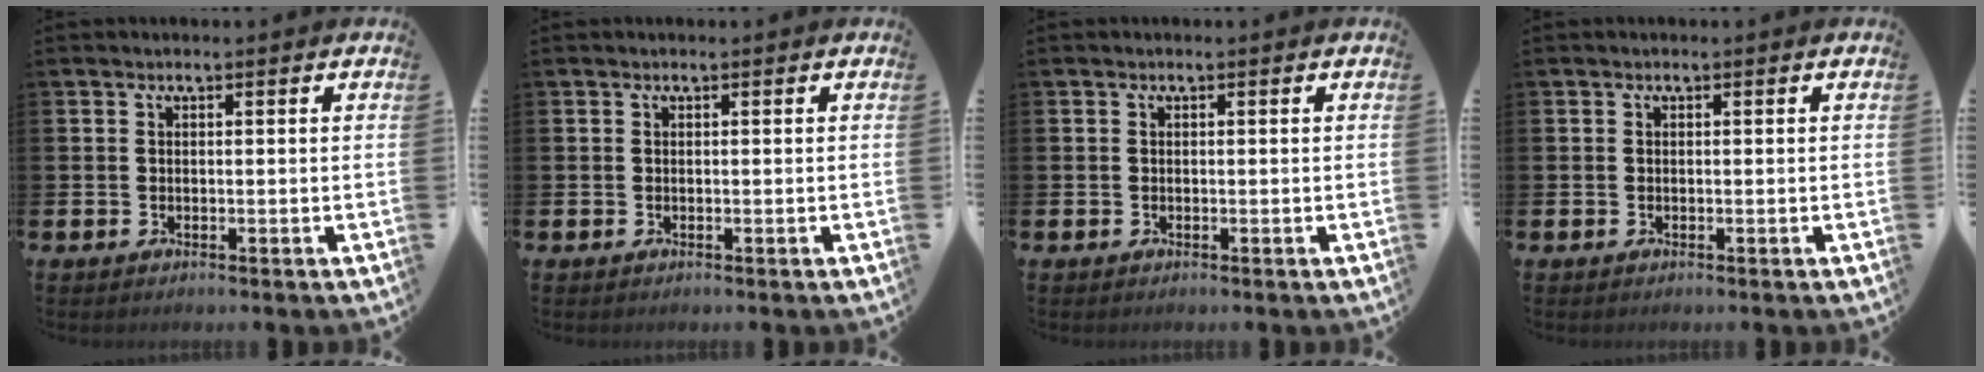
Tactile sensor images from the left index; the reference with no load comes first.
{"total": 0.0}
{"total": 0.0}
{"total": 0.0}